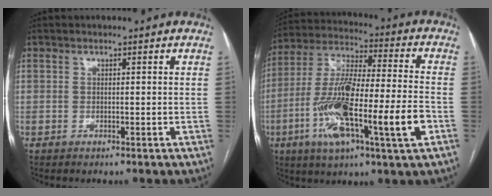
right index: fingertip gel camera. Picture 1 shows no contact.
{"total": 19.9, "force": [-6.3, 2.2, 18.7], "torque": [-0.342, -0.010, -0.110]}